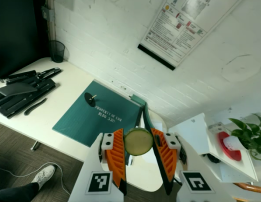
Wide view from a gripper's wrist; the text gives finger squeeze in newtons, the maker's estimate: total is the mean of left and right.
{"total": 9.0, "left": 9.1, "right": 9.0}